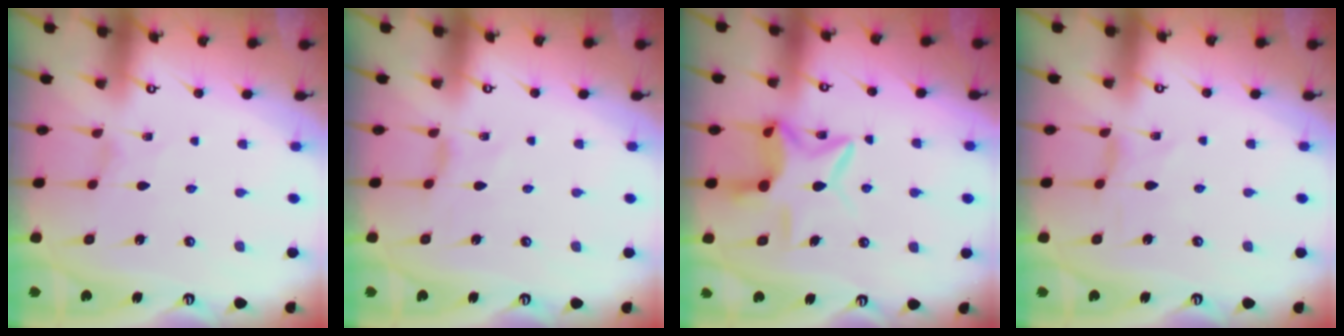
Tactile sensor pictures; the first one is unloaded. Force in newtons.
{"total": 1.2, "press": 1.1, "slide": 0.4}
{"total": 9.6, "press": 9.5, "slide": 0.9}
{"total": 0.0}